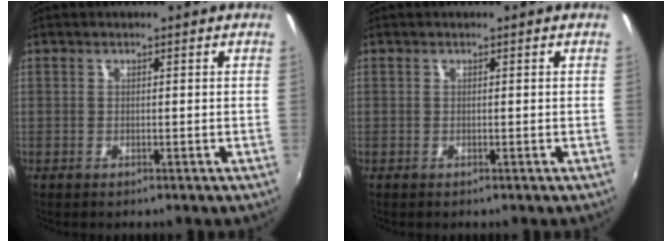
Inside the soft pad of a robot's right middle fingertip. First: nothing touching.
{"total": 0.0}